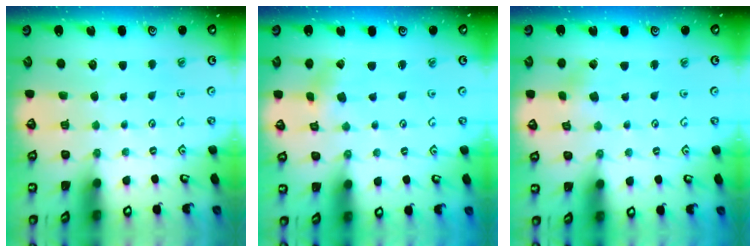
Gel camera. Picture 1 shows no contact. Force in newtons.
{"total": 1.5, "press": 1.5, "slide": 0.3}
{"total": 1.7, "press": 1.7, "slide": 0.3}